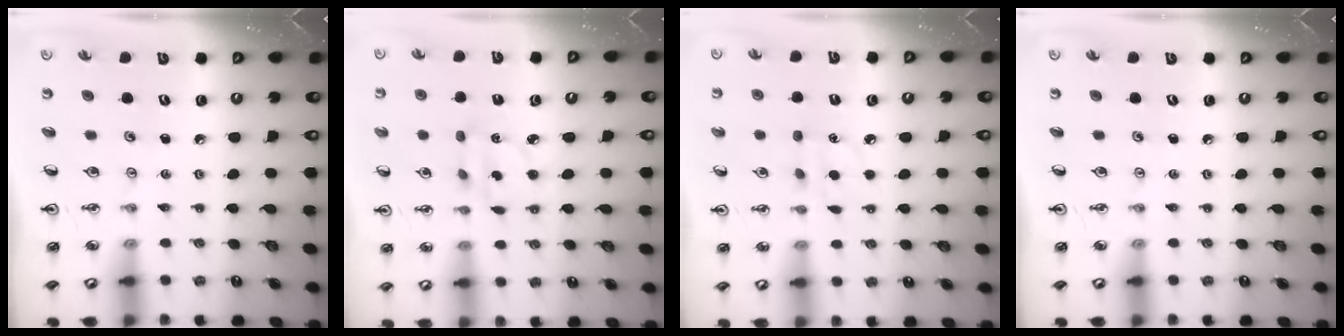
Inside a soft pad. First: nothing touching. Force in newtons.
{"total": 2.9, "press": 2.9, "slide": 0.1}
{"total": 4.7, "press": 4.7, "slide": 0.6}
{"total": 0.0}